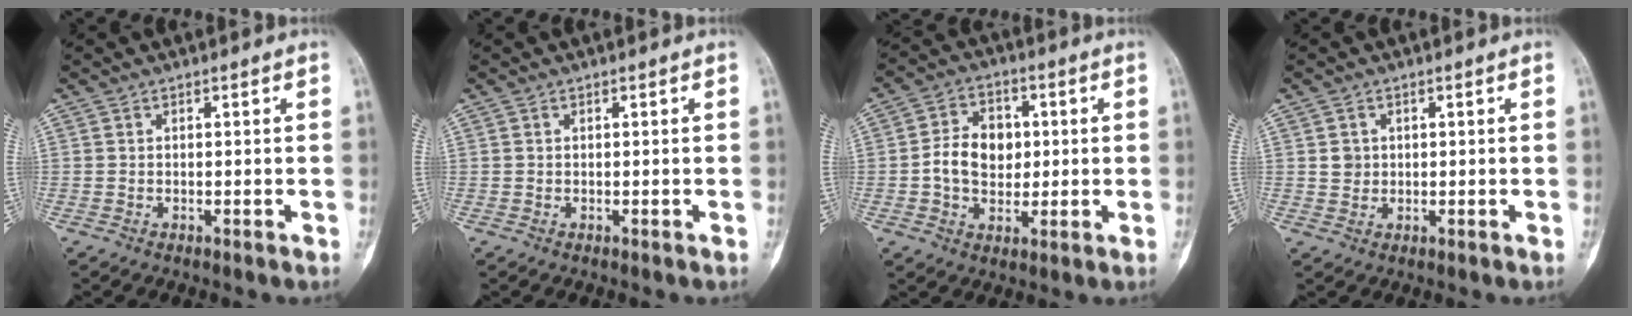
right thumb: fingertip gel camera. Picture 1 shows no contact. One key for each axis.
{"total": 0.0}
{"total": 9.4, "fx": 0.1, "fy": 7.1, "fz": 6.1, "tx": -0.078, "ty": 0.011, "tz": -0.003}
{"total": 2.2, "fx": 0.4, "fy": 2.0, "fz": 0.8, "tx": -0.002, "ty": 0.000, "tz": 0.009}